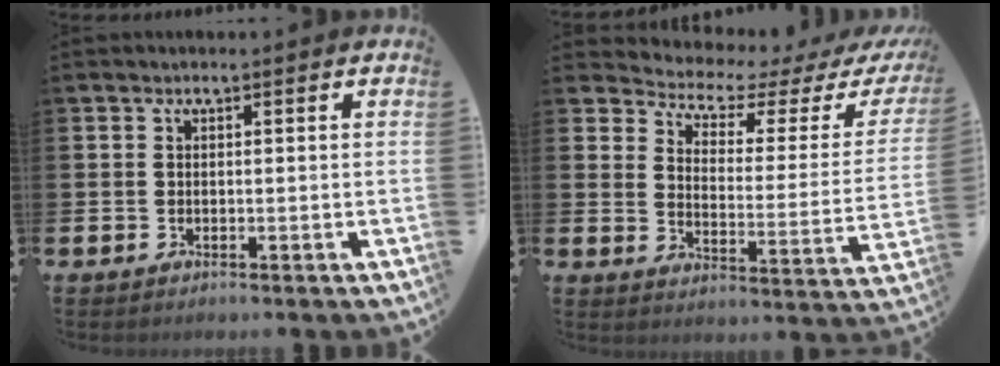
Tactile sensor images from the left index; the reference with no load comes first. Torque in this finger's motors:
{"motor_torque": [0.95, -1.18, 0.12, -0.02]}